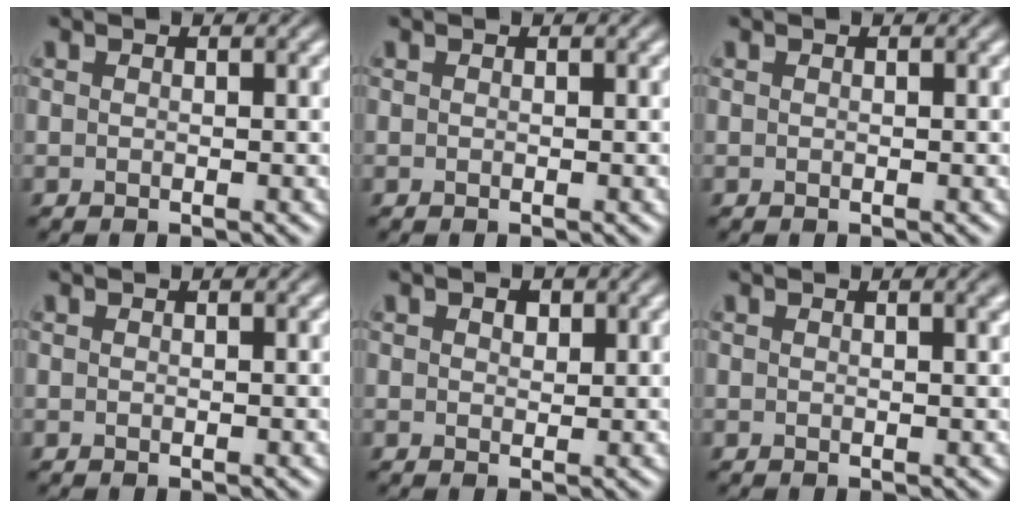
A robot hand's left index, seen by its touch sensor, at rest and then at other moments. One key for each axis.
{"total": 0.0}
{"total": 0.0}
{"total": 0.0}
{"total": 1.3, "fx": 0.7, "fy": 0.8, "fz": 0.7, "tx": -0.009, "ty": 0.001, "tz": 0.010}
{"total": 1.0, "fx": 0.5, "fy": 0.3, "fz": 0.8, "tx": -0.005, "ty": 0.005, "tz": 0.006}